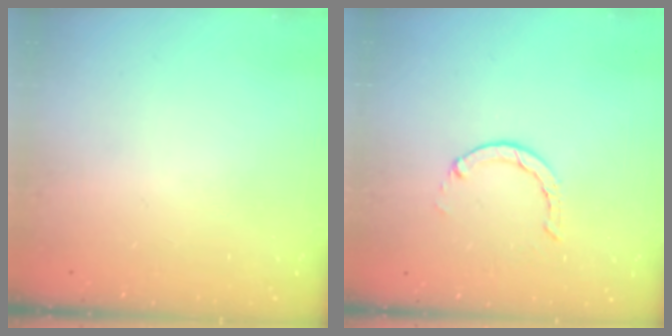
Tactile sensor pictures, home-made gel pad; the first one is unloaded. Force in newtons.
{"total": 1.3, "press": 1.3, "slide": 0.3}